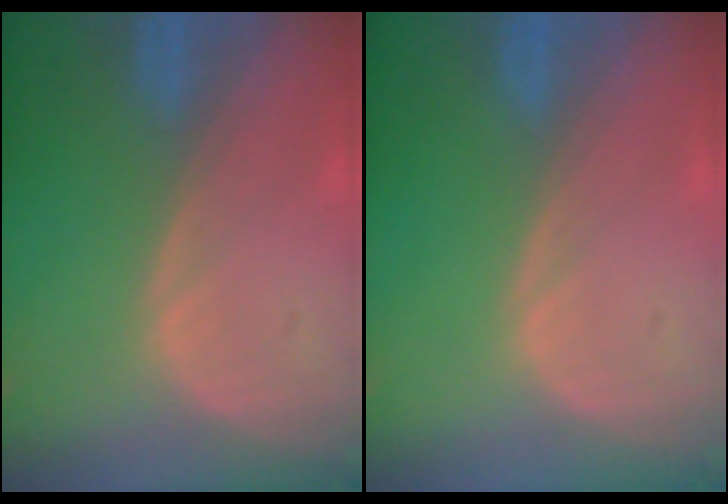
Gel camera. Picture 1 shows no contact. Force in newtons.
{"total": 0.0}